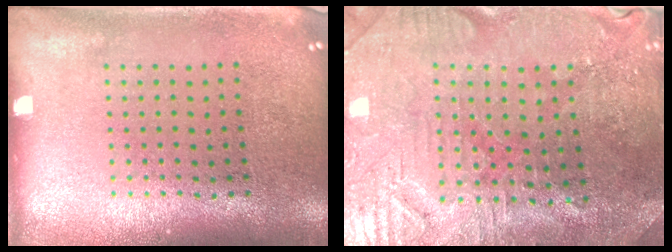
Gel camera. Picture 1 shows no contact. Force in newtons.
{"total": 1.7, "press": 1.6, "slide": 0.5}